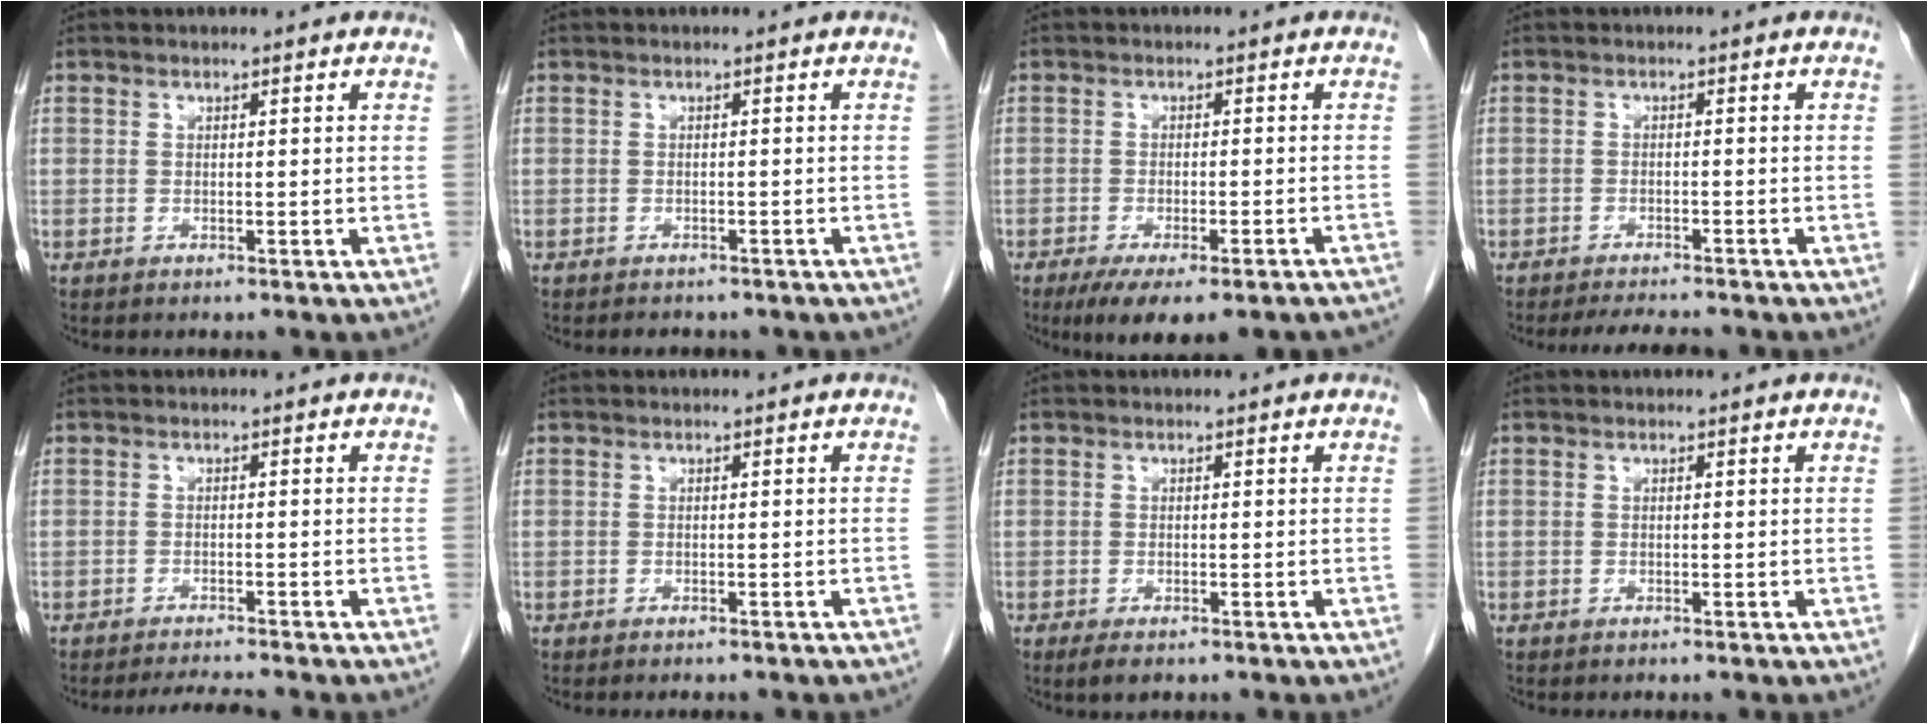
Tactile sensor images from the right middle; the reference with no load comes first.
{"total": 4.4, "force": [-3.7, 1.9, 1.3], "torque": [-0.017, 0.000, -0.037]}
{"total": 13.3, "force": [-10.7, 2.9, 7.3], "torque": [-0.083, -0.011, -0.139]}
{"total": 4.8, "force": [-4.5, 0.5, 1.8], "torque": [-0.028, -0.013, -0.068]}
{"total": 3.1, "force": [-2.9, -0.6, 0.8], "torque": [-0.018, -0.015, -0.046]}
{"total": 3.9, "force": [-3.4, 1.0, 1.5], "torque": [-0.022, -0.006, -0.036]}
{"total": 2.3, "force": [-1.5, 0.9, 1.5], "torque": [-0.026, -0.004, -0.018]}
{"total": 0.0}